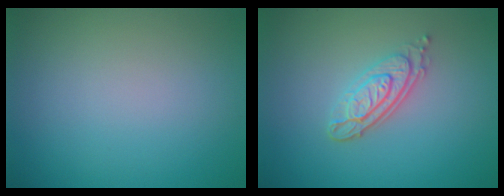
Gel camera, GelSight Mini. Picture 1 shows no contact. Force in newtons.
{"total": 3.4, "press": 2.7, "slide": 1.9}